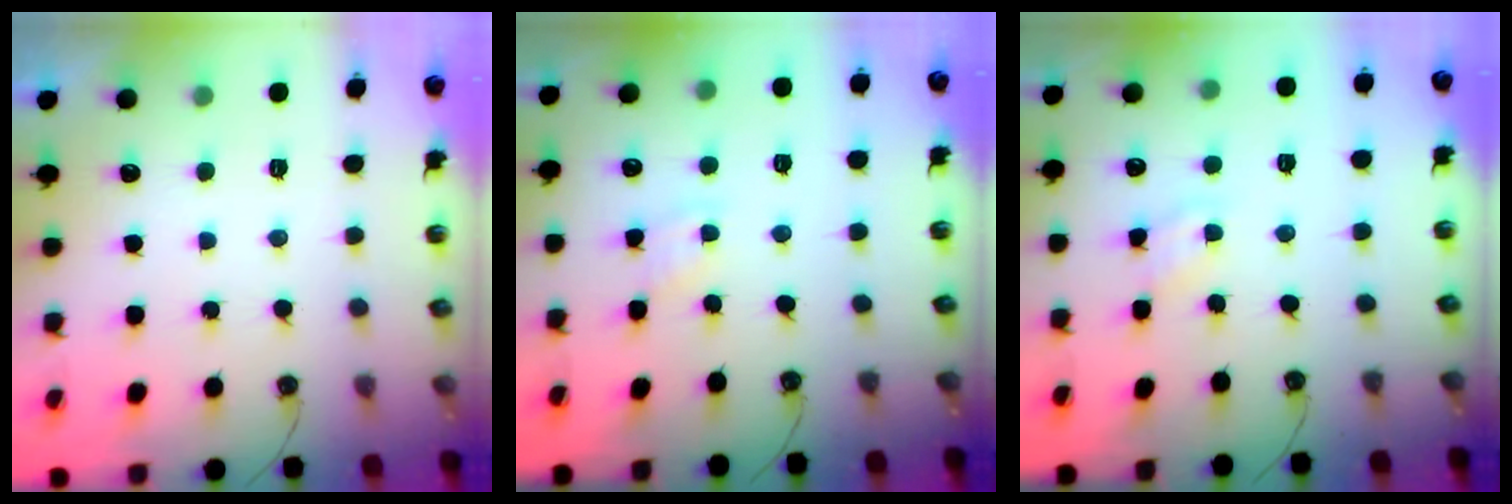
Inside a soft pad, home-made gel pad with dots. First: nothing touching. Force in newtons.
{"total": 3.5, "press": 3.4, "slide": 0.5}
{"total": 5.2, "press": 5.1, "slide": 0.6}